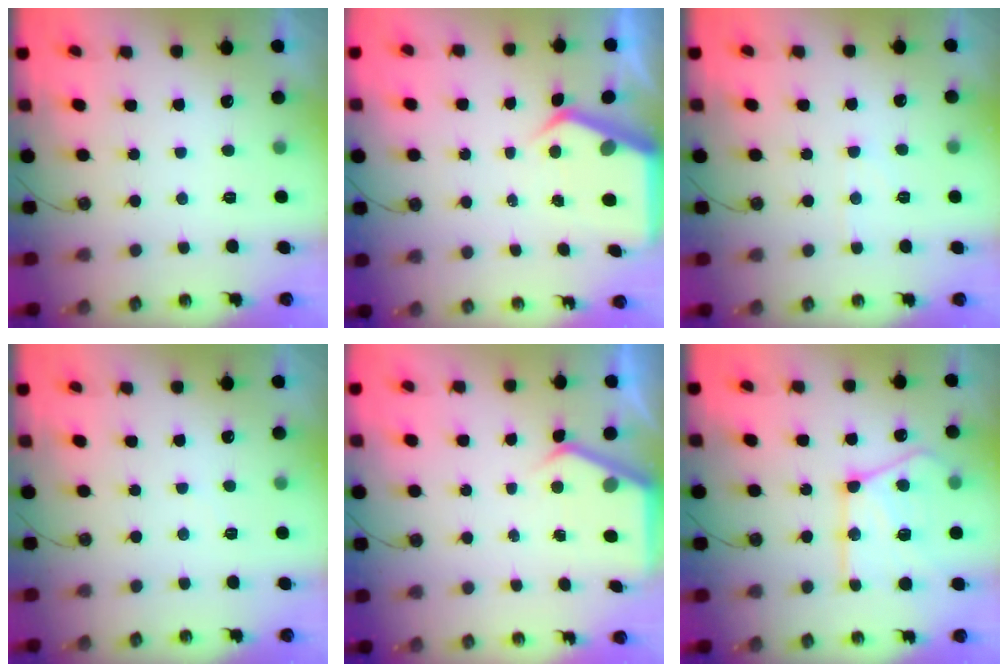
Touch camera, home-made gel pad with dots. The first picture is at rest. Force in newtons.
{"total": 5.5, "press": 5.5, "slide": 0.4}
{"total": 4.4, "press": 4.3, "slide": 0.6}
{"total": 2.4, "press": 2.4, "slide": 0.4}
{"total": 4.3, "press": 4.2, "slide": 0.5}
{"total": 19.5, "press": 19.4, "slide": 1.7}